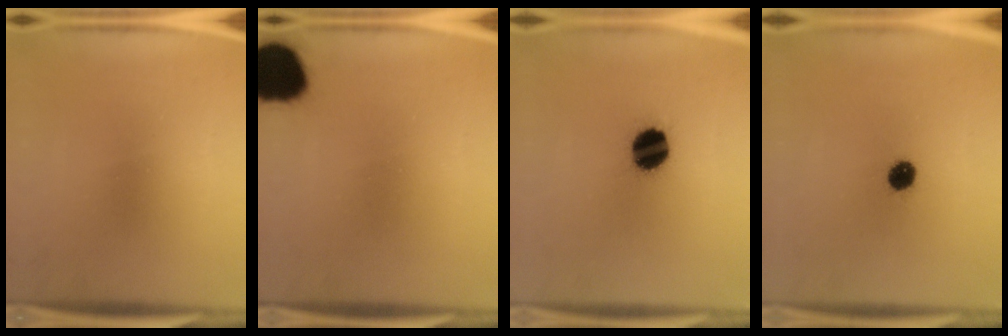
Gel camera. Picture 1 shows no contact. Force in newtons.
{"total": 13.5}
{"total": 12.0}
{"total": 5.0}